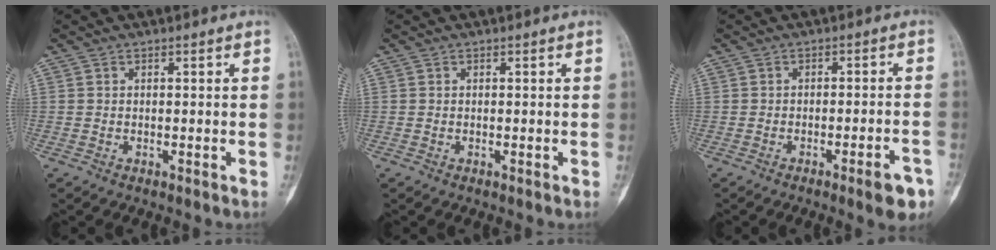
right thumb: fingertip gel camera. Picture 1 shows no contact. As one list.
[{"total": 0.0}, {"total": 5.6, "force": [-3.2, 1.0, 4.5], "torque": [-0.052, 0.015, -0.038]}]